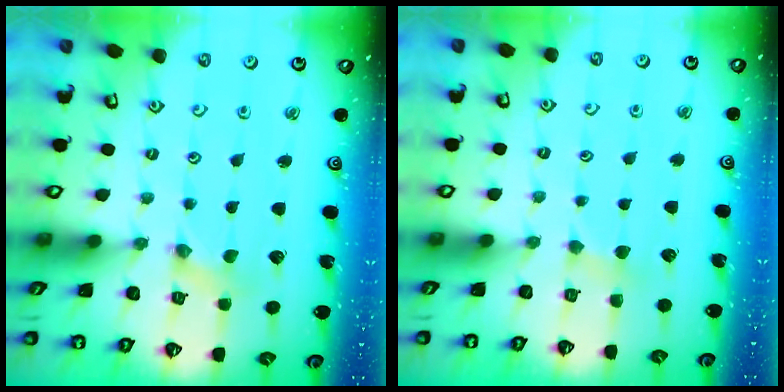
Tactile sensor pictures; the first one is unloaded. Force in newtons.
{"total": 2.5, "press": 2.4, "slide": 0.4}